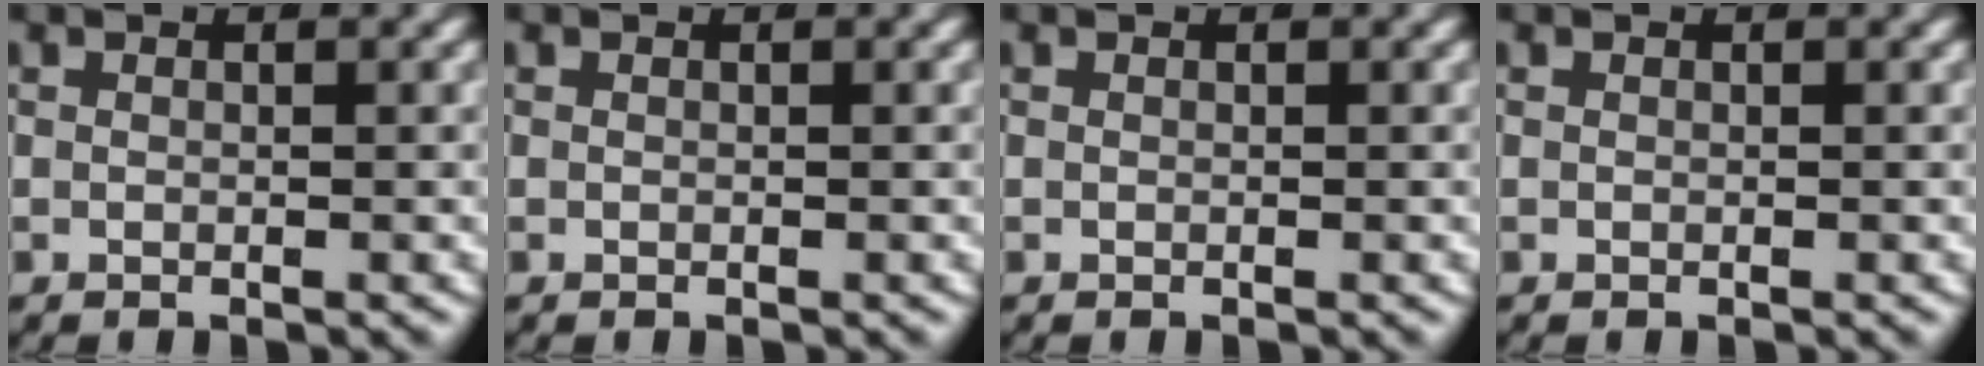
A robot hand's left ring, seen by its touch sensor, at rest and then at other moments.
{"total": 0.0}
{"total": 0.0}
{"total": 0.0}